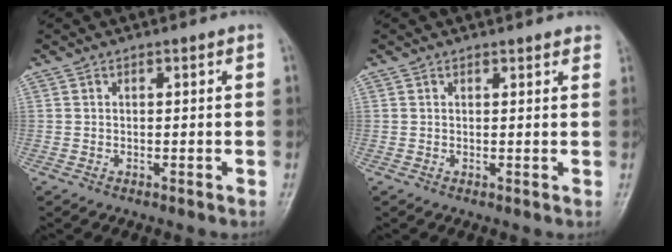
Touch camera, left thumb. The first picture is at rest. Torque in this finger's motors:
{"motor_torque": [-0.18, 0.08, -0.20, -0.04, 0.03]}